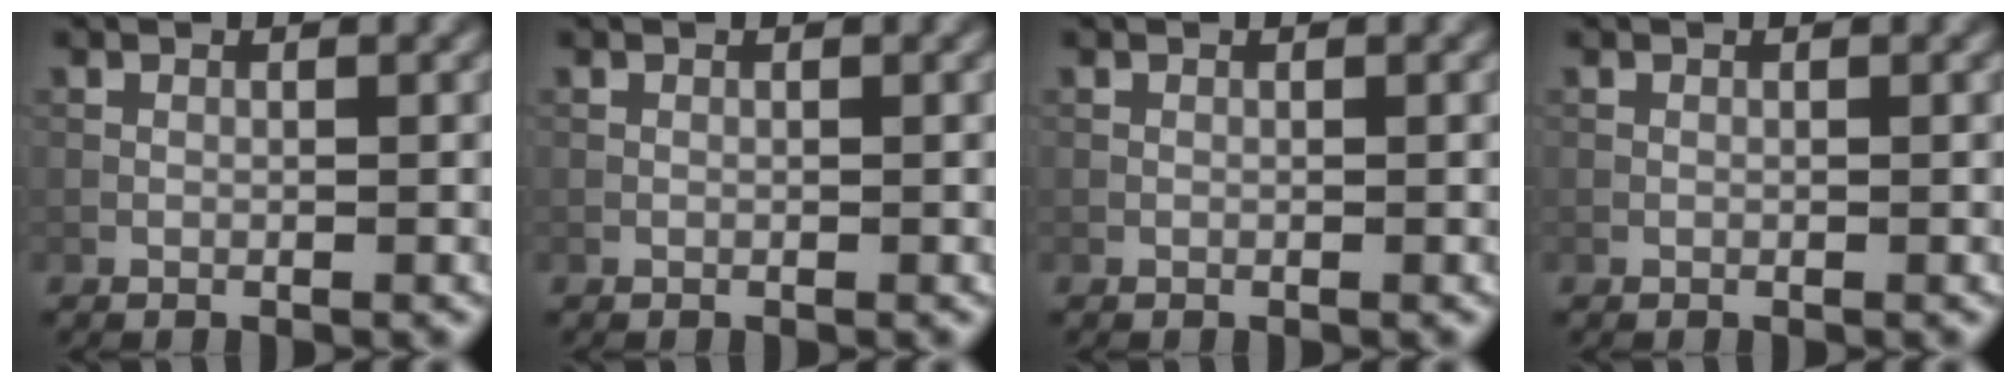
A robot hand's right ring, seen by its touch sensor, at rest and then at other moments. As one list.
[{"total": 0.0}, {"total": 0.0}, {"total": 0.0}]